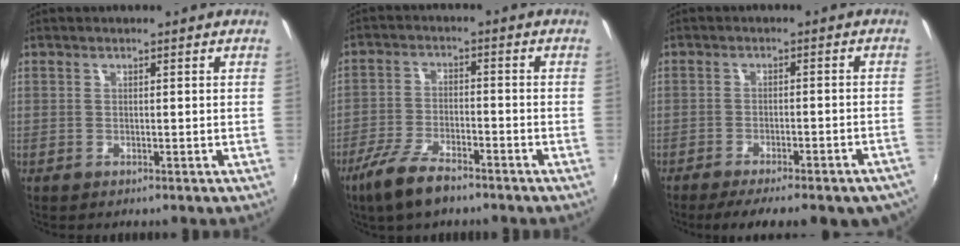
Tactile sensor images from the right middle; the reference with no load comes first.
{"total": 9.1, "force": [-6.6, 2.9, 5.6], "torque": [-0.131, -0.013, -0.124]}
{"total": 15.9, "force": [-12.7, 3.7, 8.8], "torque": [-0.144, -0.037, -0.158]}